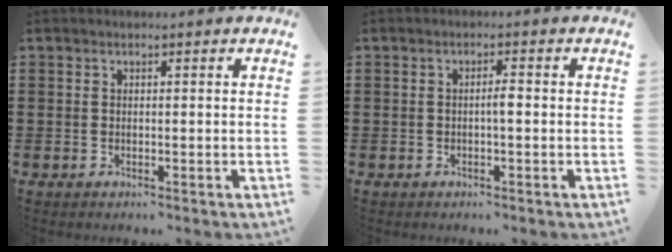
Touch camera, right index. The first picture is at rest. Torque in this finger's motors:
{"motor_torque": [0.35, -0.22, 0.05, 0.04]}